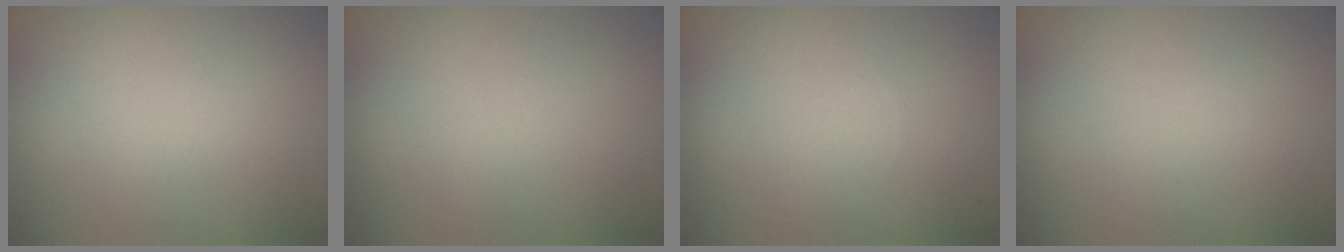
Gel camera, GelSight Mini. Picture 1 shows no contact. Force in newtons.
{"total": 0.0}
{"total": 0.0}
{"total": 0.0}